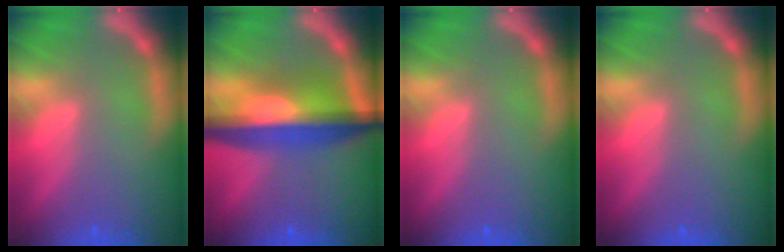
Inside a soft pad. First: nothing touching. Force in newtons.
{"total": 10.1}
{"total": 0.0}
{"total": 0.0}